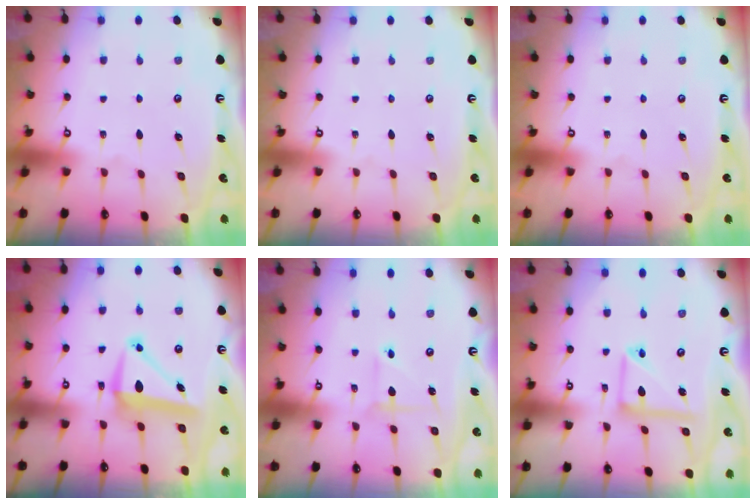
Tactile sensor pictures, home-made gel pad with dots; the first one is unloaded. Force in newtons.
{"total": 0.0}
{"total": 0.0}
{"total": 10.3, "press": 10.1, "slide": 1.7}
{"total": 3.5, "press": 3.5, "slide": 0.2}
{"total": 10.2, "press": 10.2, "slide": 0.8}